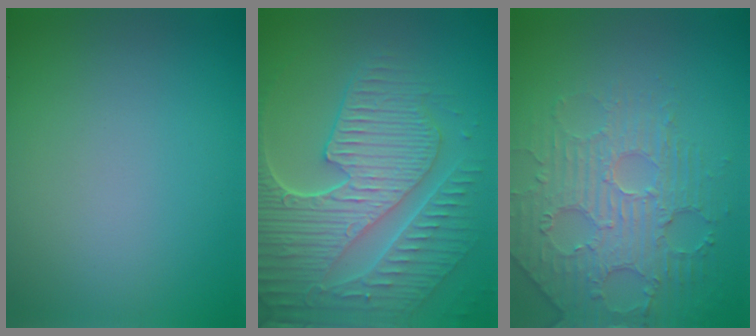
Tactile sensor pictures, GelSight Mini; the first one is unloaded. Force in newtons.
{"total": 8.8, "press": 6.4, "slide": 6.0}
{"total": 4.6, "press": 3.8, "slide": 2.7}